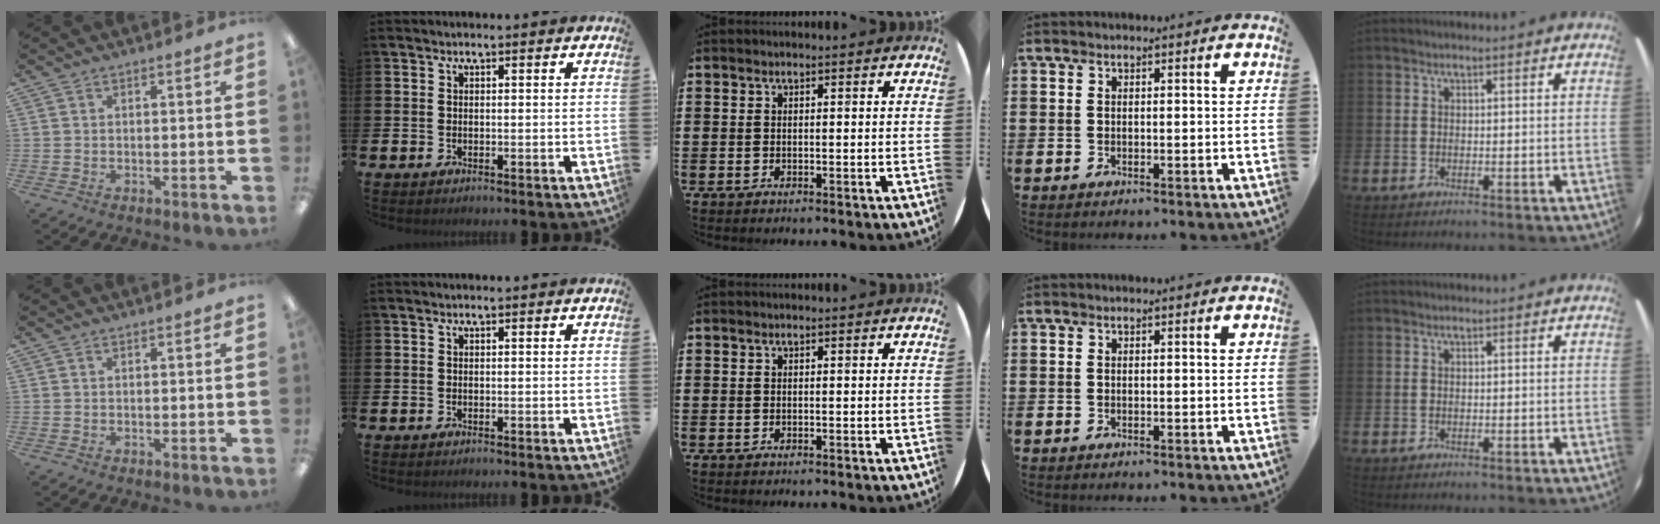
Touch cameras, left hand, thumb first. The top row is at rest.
{}